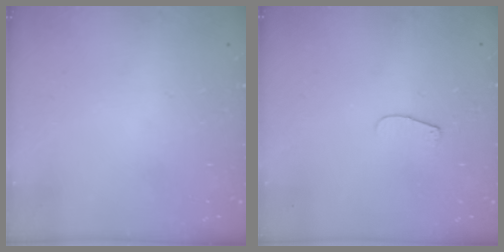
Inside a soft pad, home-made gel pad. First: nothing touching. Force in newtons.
{"total": 6.2, "press": 6.2, "slide": 0.7}